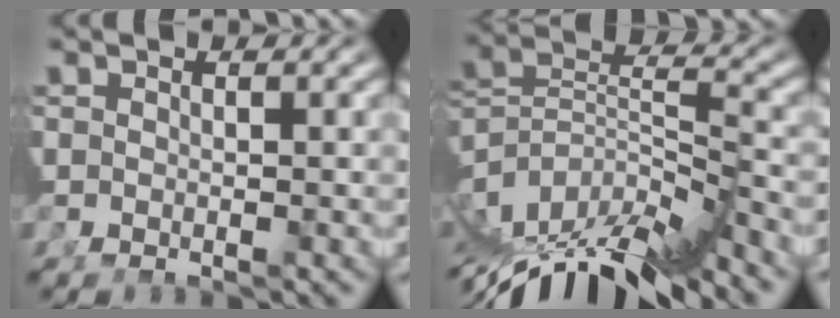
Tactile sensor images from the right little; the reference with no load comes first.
{"total": 11.0, "force": [-5.6, 5.7, 7.4], "torque": [-0.139, -0.036, -0.076]}